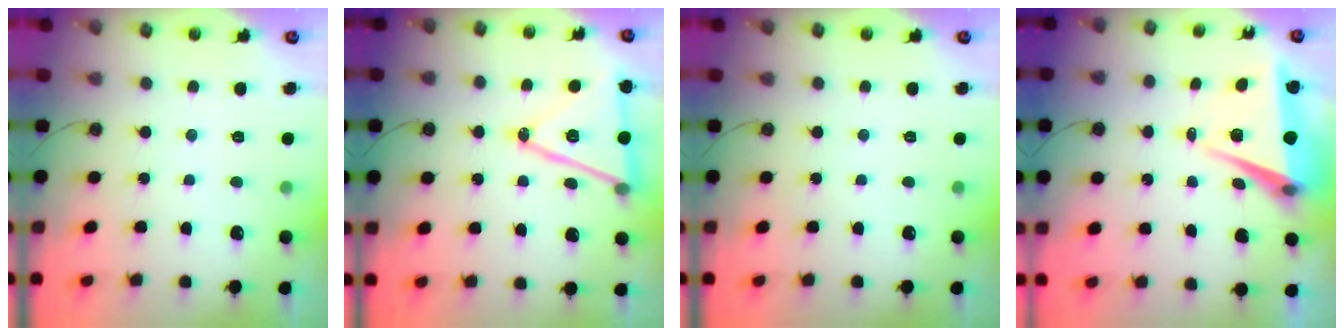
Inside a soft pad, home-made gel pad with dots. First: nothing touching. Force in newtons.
{"total": 16.7, "press": 16.3, "slide": 3.6}
{"total": 0.0}
{"total": 7.2, "press": 5.8, "slide": 4.2}